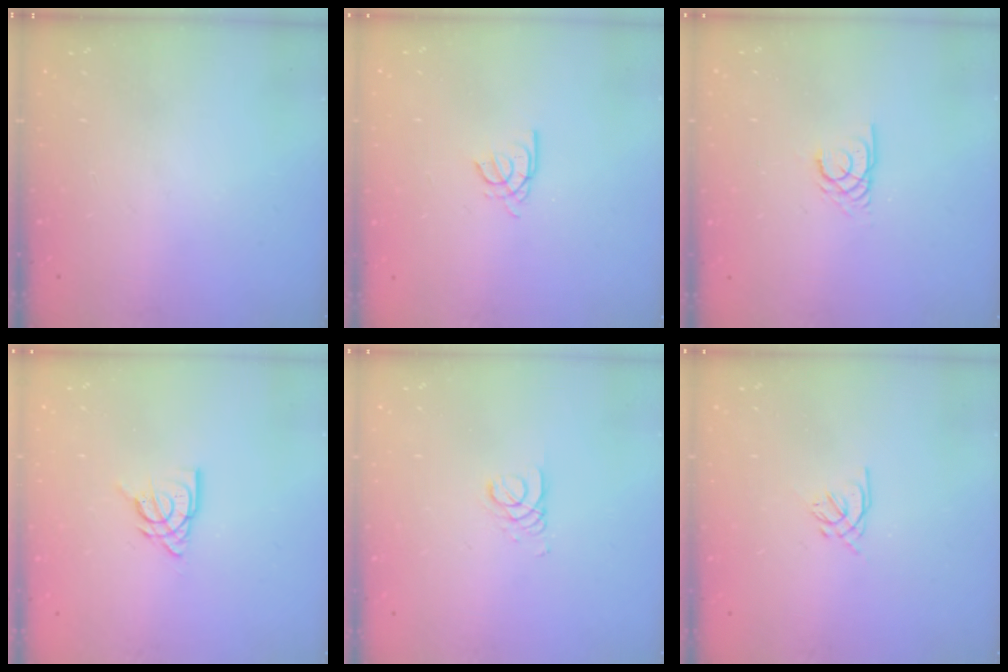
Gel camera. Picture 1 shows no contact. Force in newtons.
{"total": 3.6, "press": 3.6, "slide": 0.4}
{"total": 2.7, "press": 2.7, "slide": 0.1}
{"total": 9.2, "press": 9.1, "slide": 0.8}
{"total": 2.7, "press": 2.7, "slide": 0.3}
{"total": 1.6, "press": 1.5, "slide": 0.5}